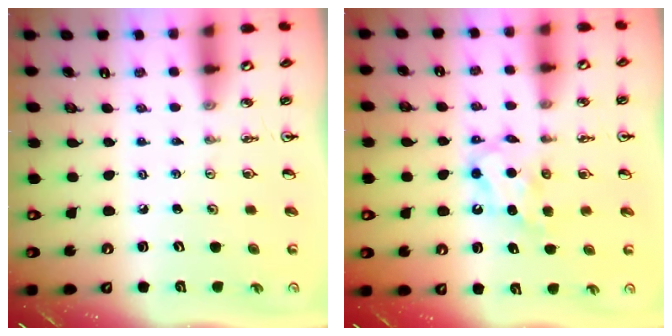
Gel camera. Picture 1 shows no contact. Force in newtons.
{"total": 6.4, "press": 6.4, "slide": 0.3}